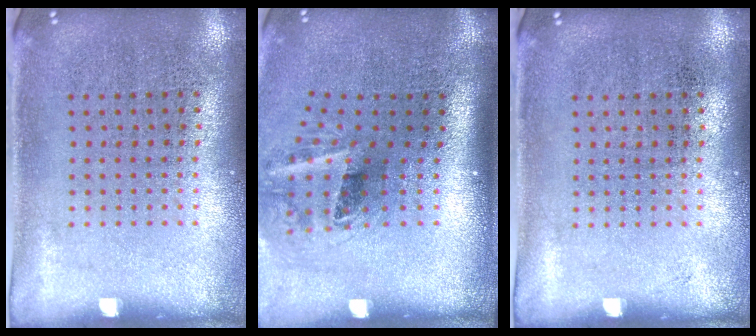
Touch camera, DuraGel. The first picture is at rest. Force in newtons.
{"total": 2.2, "press": 1.3, "slide": 1.7}
{"total": 0.0}